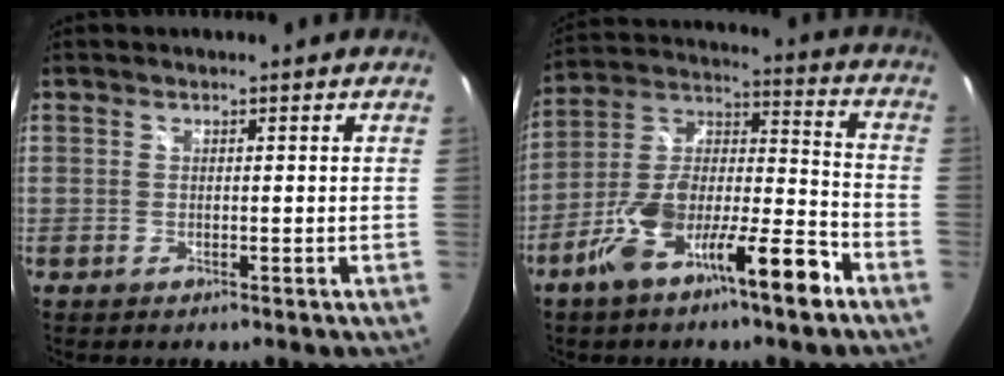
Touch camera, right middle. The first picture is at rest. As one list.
[{"total": 16.0, "force": [-9.5, 3.9, 12.3], "torque": [-0.213, 0.009, -0.165]}]